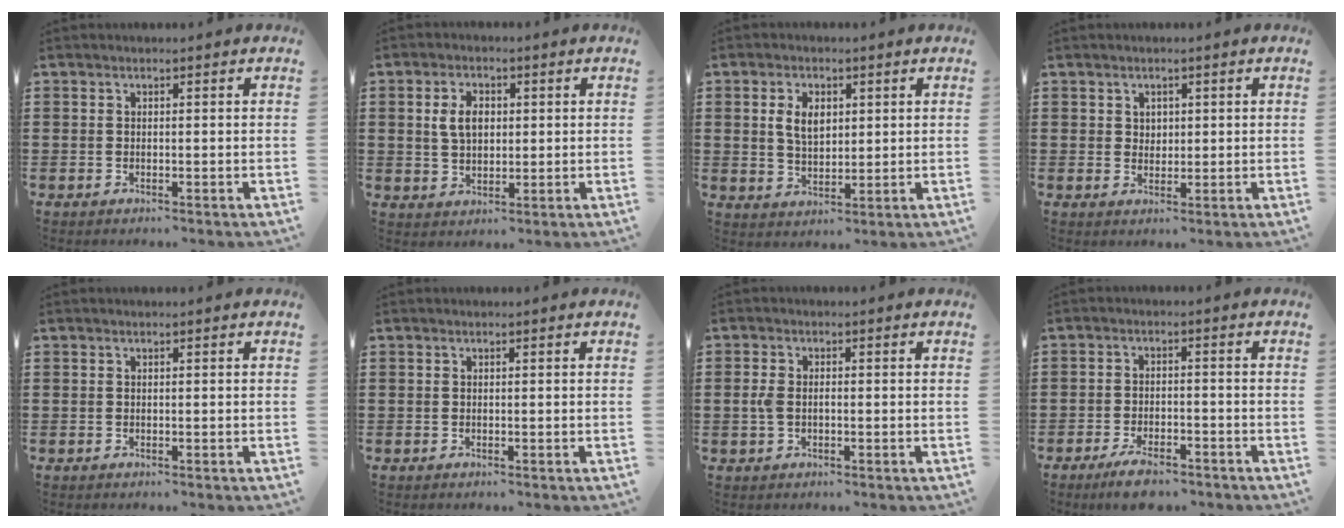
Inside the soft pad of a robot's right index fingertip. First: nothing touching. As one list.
[{"total": 4.6, "force": [0.8, 3.0, 3.4], "torque": [-0.082, 0.010, 0.010]}, {"total": 4.7, "force": [1.2, 2.9, 3.4], "torque": [-0.068, 0.009, 0.018]}, {"total": 1.8, "force": [0.9, 1.5, 0.3], "torque": [-0.010, 0.010, 0.017]}, {"total": 0.0}, {"total": 0.0}, {"total": 2.0, "force": [-0.2, 1.2, 1.6], "torque": [-0.040, 0.002, -0.008]}, {"total": 3.9, "force": [-3.3, 0.9, 1.8], "torque": [-0.029, 0.010, -0.062]}]